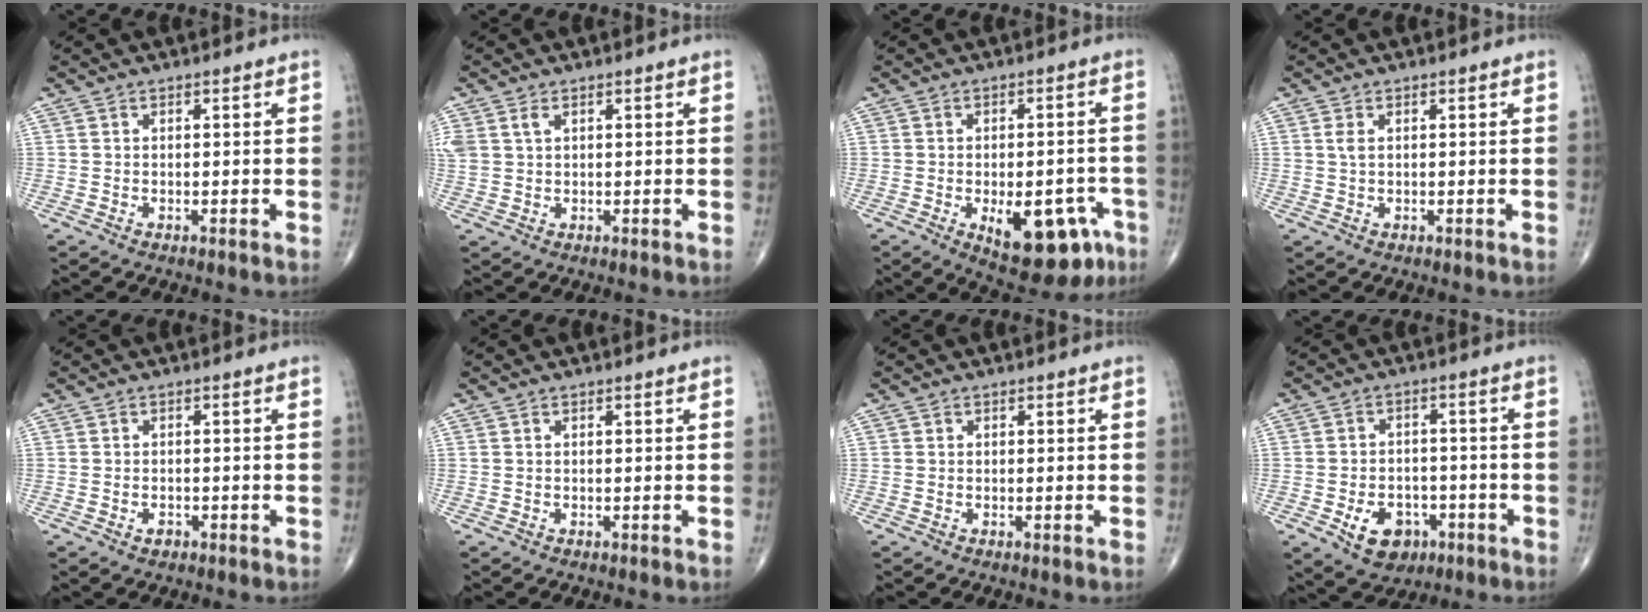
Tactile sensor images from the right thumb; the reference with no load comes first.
{"total": 4.0, "force": [1.5, 2.5, 2.7], "torque": [-0.080, 0.014, 0.040]}
{"total": 14.2, "force": [-5.9, 6.8, 11.0], "torque": [-0.120, 0.021, -0.067]}
{"total": 1.3, "force": [0.4, 0.6, 1.1], "torque": [-0.028, 0.005, 0.011]}
{"total": 1.4, "force": [-0.7, 1.0, 0.7], "torque": [-0.007, 0.004, -0.010]}
{"total": 0.0}
{"total": 0.0}
{"total": 8.4, "force": [-3.5, 6.1, 4.6], "torque": [-0.046, 0.022, -0.046]}